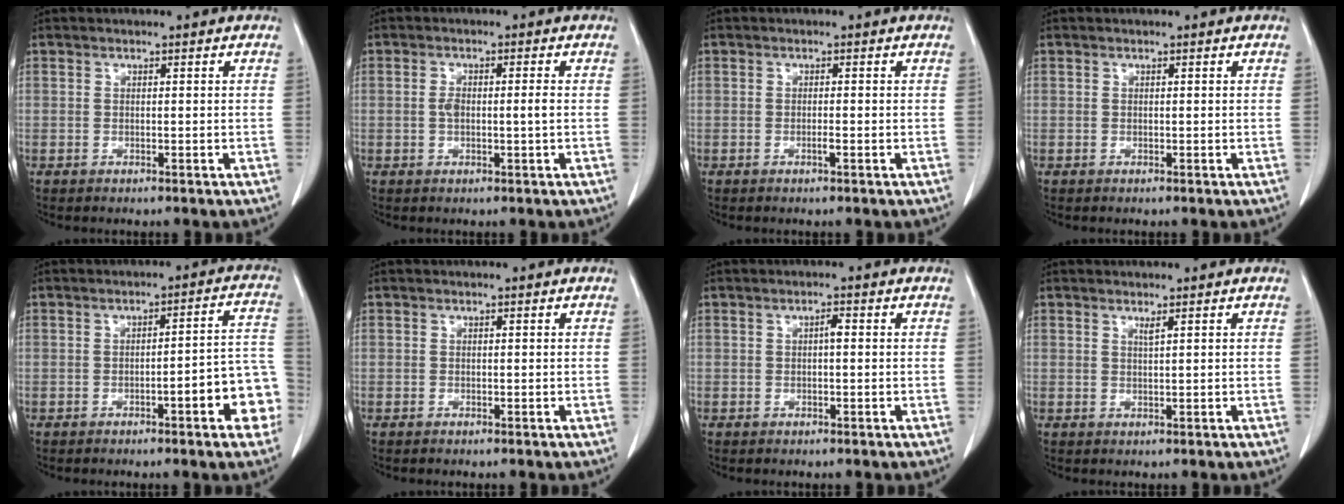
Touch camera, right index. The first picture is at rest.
{"total": 2.9, "force": [-0.2, 0.6, 2.9], "torque": [-0.056, 0.004, -0.001]}
{"total": 0.9, "force": [-0.4, 0.0, 0.8], "torque": [-0.017, 0.001, -0.006]}
{"total": 0.0}
{"total": 9.1, "force": [-3.6, 1.4, 8.2], "torque": [-0.085, 0.027, -0.044]}
{"total": 0.0}
{"total": 1.1, "force": [0.0, 0.2, 1.1], "torque": [-0.019, 0.003, 0.000]}
{"total": 0.9, "force": [0.6, -0.3, 0.6], "torque": [-0.016, -0.006, 0.012]}